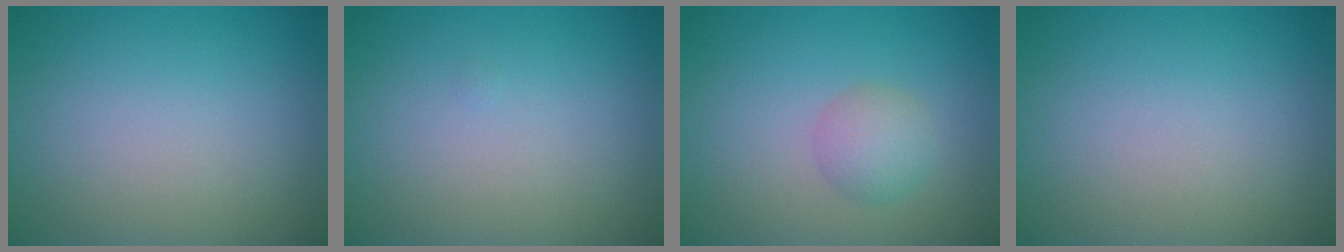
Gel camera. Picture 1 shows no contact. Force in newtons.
{"total": 0.0}
{"total": 2.3, "press": 2.3, "slide": 0.0}
{"total": 0.0}